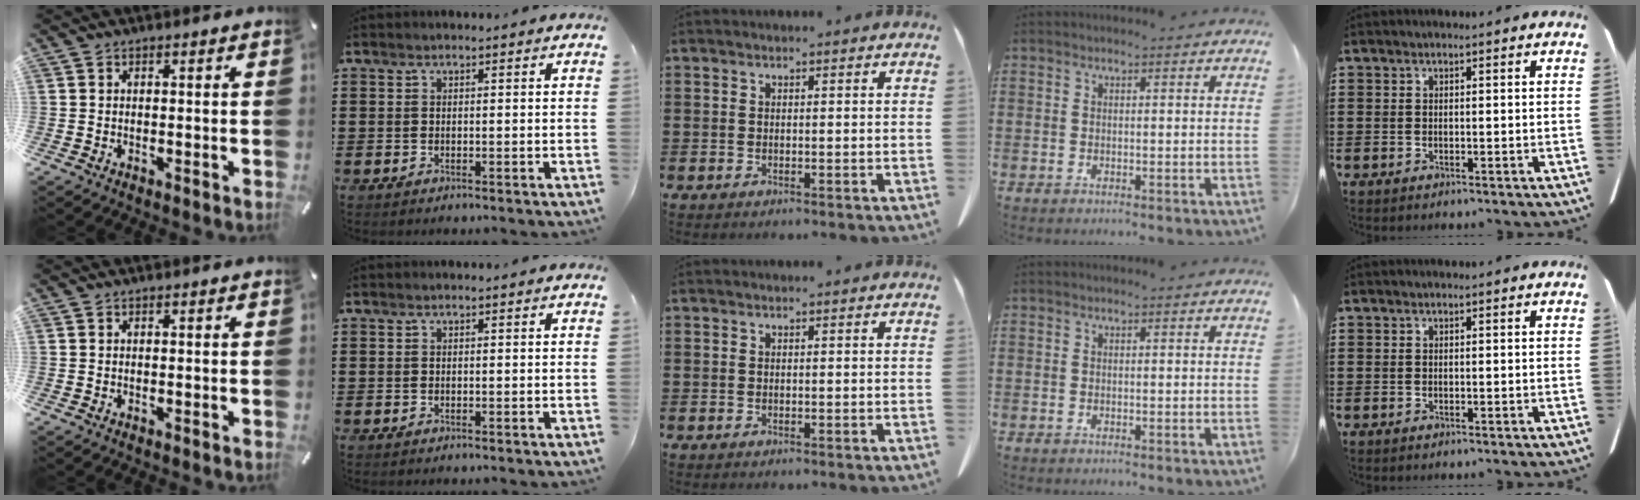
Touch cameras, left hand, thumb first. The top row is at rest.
{}